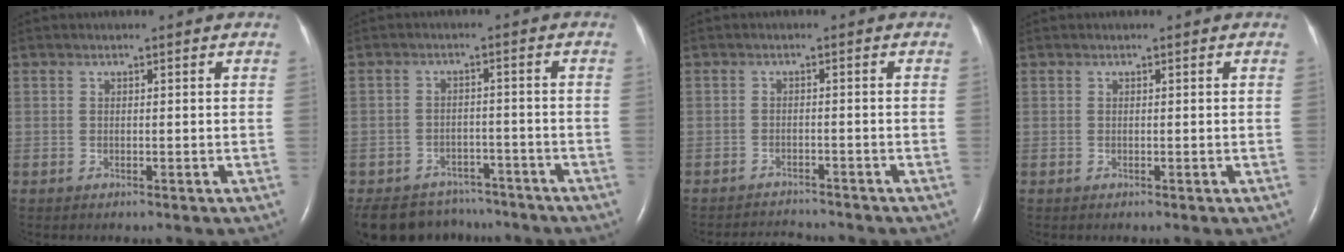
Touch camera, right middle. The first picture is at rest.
{"total": 11.7, "force": [-10.3, 5.2, 2.2], "torque": [-0.044, 0.005, -0.138]}
{"total": 5.0, "force": [-5.0, 0.1, 0.4], "torque": [-0.010, -0.009, -0.078]}
{"total": 0.0}